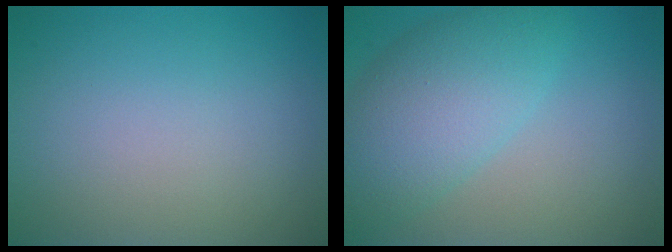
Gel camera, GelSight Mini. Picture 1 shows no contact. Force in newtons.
{"total": 6.5, "press": 6.5, "slide": 0.2}